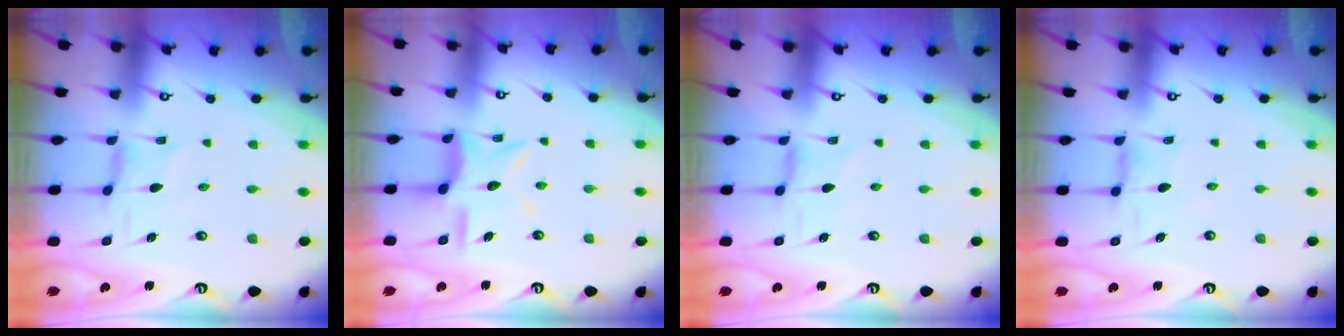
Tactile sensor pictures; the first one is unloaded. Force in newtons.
{"total": 11.9, "press": 11.8, "slide": 1.2}
{"total": 0.0}
{"total": 2.3, "press": 2.3, "slide": 0.4}